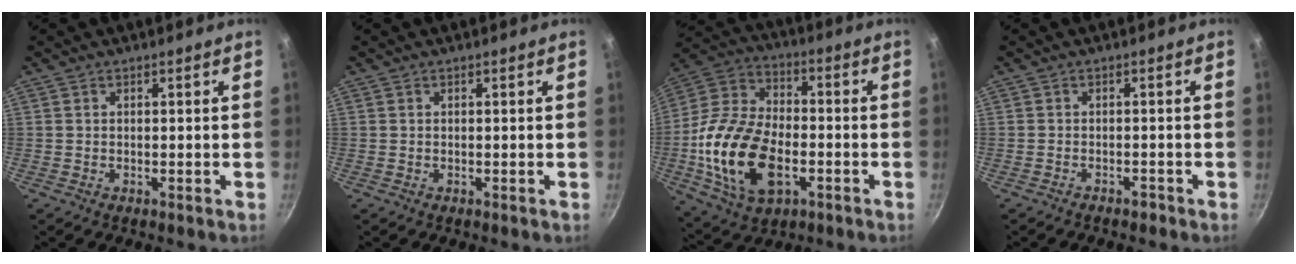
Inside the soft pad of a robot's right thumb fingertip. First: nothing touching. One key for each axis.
{"total": 0.0}
{"total": 21.0, "fx": -5.1, "fy": 12.8, "fz": 15.9, "tx": -0.302, "ty": 0.027, "tz": -0.097}
{"total": 1.2, "fx": -1.1, "fy": 0.4, "fz": 0.3, "tx": -0.010, "ty": 0.020, "tz": -0.012}